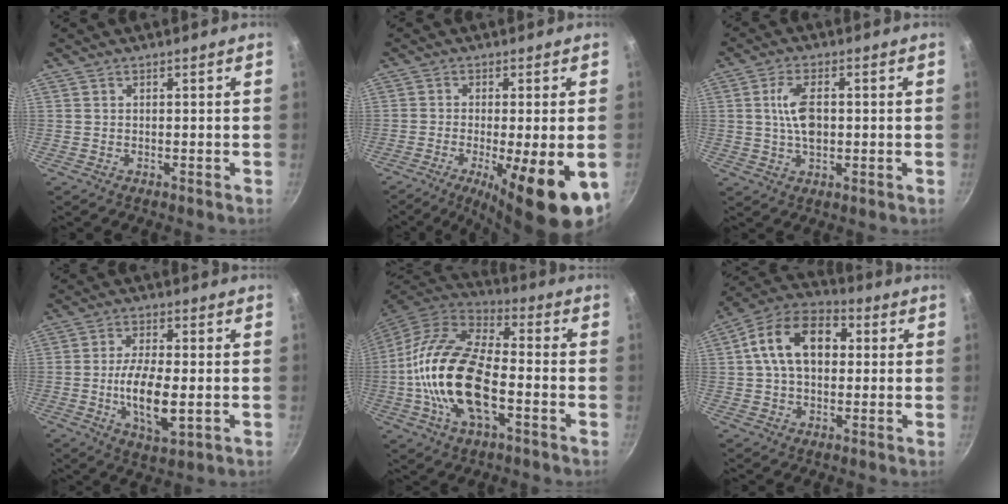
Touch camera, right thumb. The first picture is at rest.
{"total": 15.5, "force": [-5.5, 3.8, 14.0], "torque": [-0.207, -0.011, -0.075]}
{"total": 7.4, "force": [0.6, 3.8, 6.3], "torque": [-0.116, 0.008, 0.010]}
{"total": 10.8, "force": [-1.6, 4.2, 9.8], "torque": [-0.186, -0.001, -0.029]}
{"total": 21.3, "force": [-4.0, 10.6, 18.0], "torque": [-0.338, 0.030, -0.086]}
{"total": 14.7, "force": [2.4, 9.8, 10.7], "torque": [-0.149, 0.027, 0.020]}